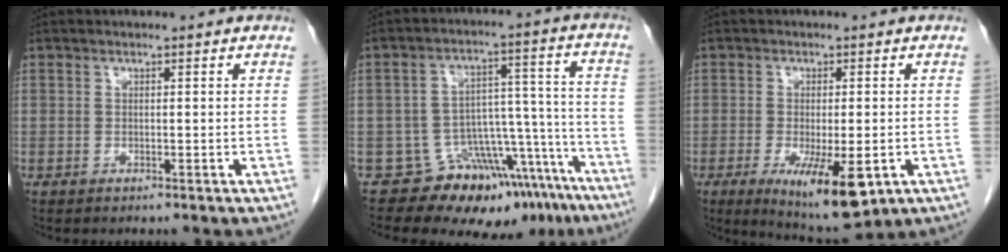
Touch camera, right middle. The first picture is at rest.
{"total": 14.1, "force": [-11.4, 7.1, 4.4], "torque": [-0.017, 0.081, -0.152]}
{"total": 9.9, "force": [-3.8, 2.7, 8.8], "torque": [-0.136, -0.023, -0.047]}